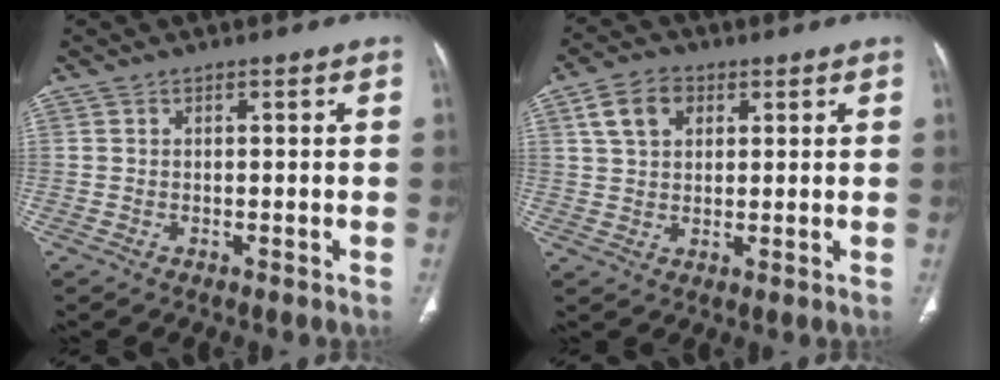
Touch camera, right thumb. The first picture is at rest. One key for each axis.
{"total": 7.0, "fx": 2.8, "fy": 4.9, "fz": 4.1, "tx": -0.060, "ty": 0.005, "tz": 0.048}